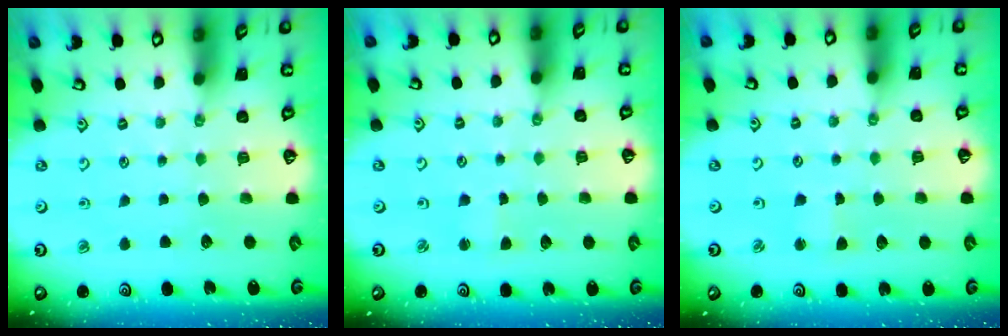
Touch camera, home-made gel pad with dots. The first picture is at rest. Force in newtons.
{"total": 1.5, "press": 1.5, "slide": 0.1}
{"total": 1.8, "press": 1.8, "slide": 0.4}